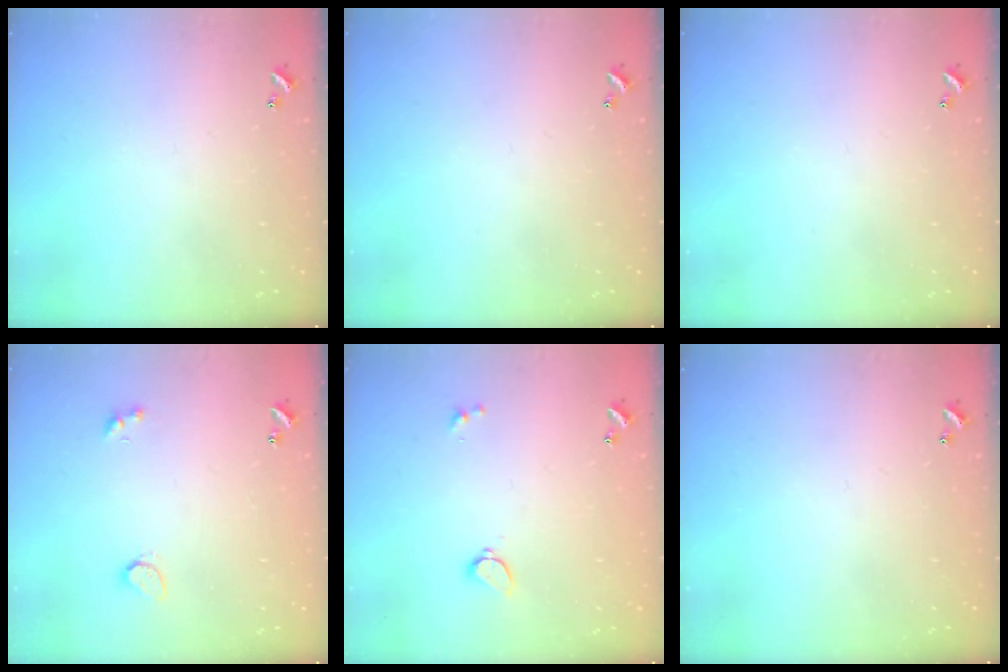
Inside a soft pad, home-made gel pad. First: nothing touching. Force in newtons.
{"total": 0.0}
{"total": 0.0}
{"total": 2.3, "press": 2.3, "slide": 0.5}
{"total": 1.7, "press": 1.6, "slide": 0.5}
{"total": 0.0}